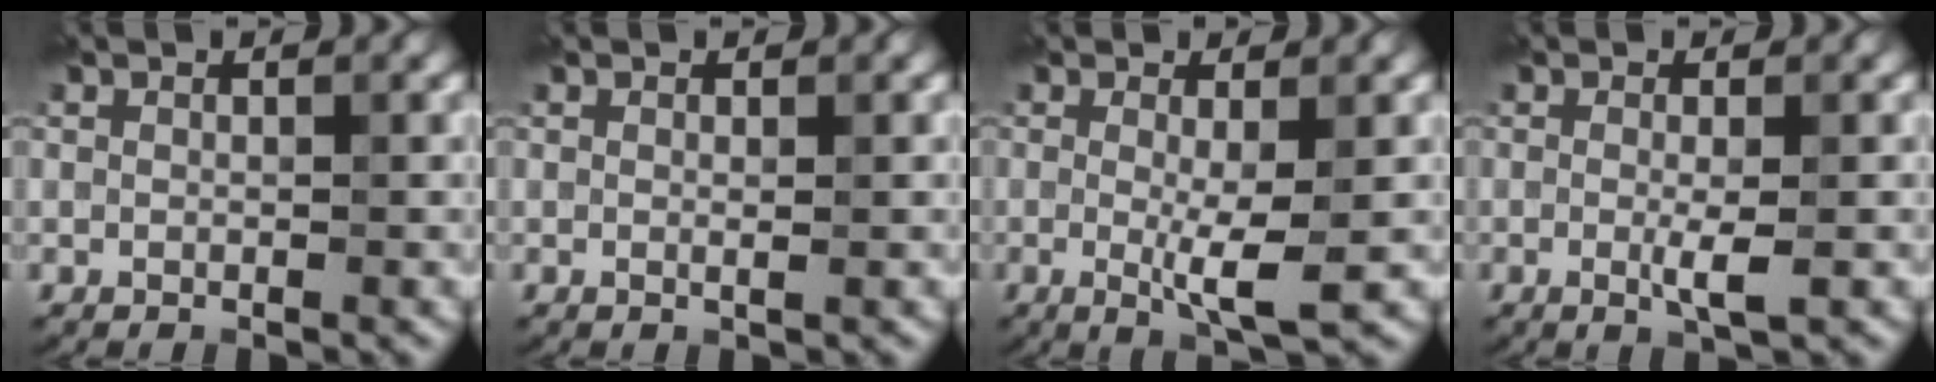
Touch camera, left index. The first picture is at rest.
{"total": 0.7, "force": [0.1, 0.1, 0.7], "torque": [-0.008, -0.001, 0.000]}
{"total": 3.5, "force": [-0.2, 0.4, 3.5], "torque": [-0.062, -0.014, -0.003]}
{"total": 2.1, "force": [-0.3, 0.2, 2.1], "torque": [-0.040, -0.009, -0.006]}